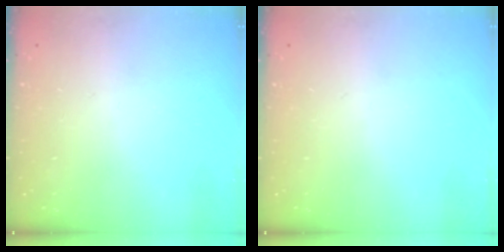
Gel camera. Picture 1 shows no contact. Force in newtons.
{"total": 0.0}